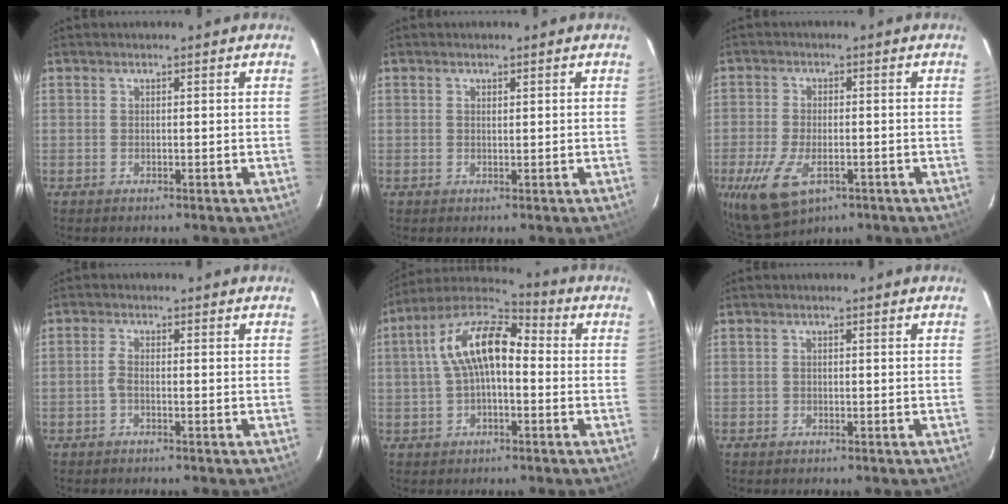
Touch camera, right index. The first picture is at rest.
{"total": 0.5, "force": [0.3, 0.4, 0.2], "torque": [-0.005, 0.002, 0.005]}
{"total": 10.3, "force": [-4.6, 5.3, 7.6], "torque": [-0.175, -0.028, -0.081]}
{"total": 1.5, "force": [-0.7, 0.5, 1.2], "torque": [-0.031, 0.004, -0.016]}
{"total": 12.6, "force": [0.4, 6.3, 10.9], "torque": [-0.207, 0.031, 0.001]}
{"total": 0.7, "force": [-0.4, 0.5, 0.1], "torque": [-0.001, 0.001, -0.007]}